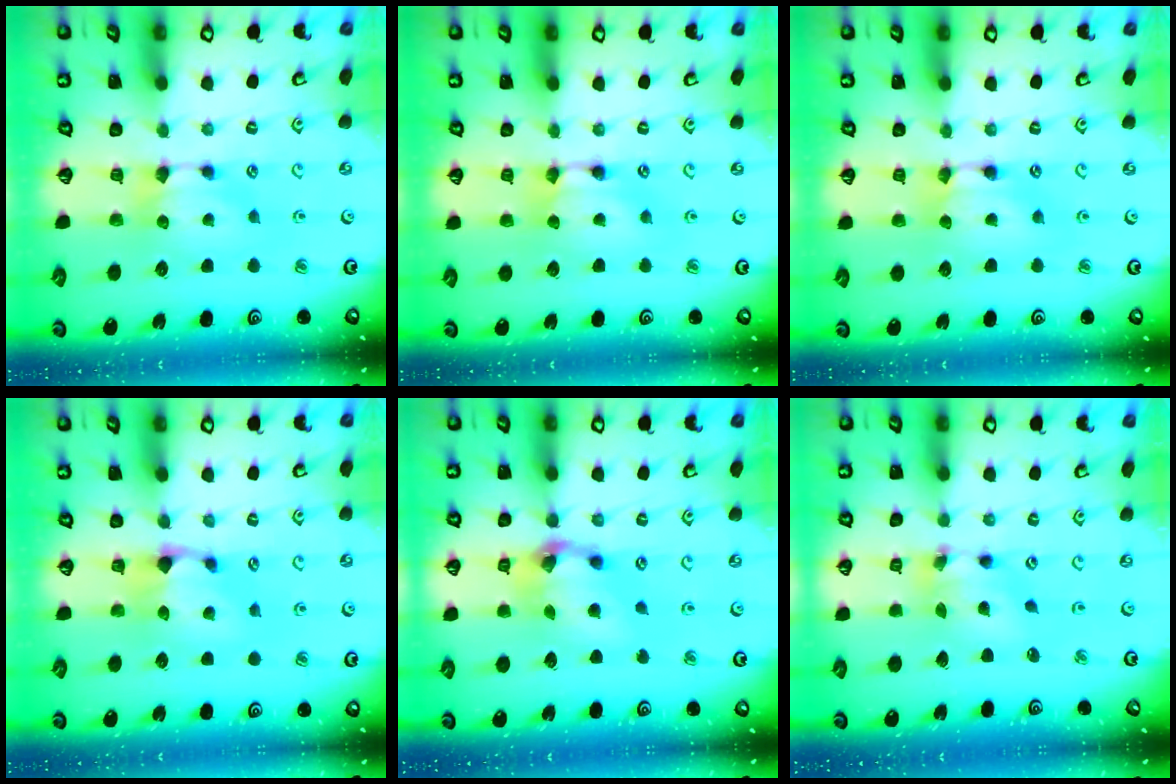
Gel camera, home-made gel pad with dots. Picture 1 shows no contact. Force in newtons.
{"total": 2.1, "press": 2.1, "slide": 0.0}
{"total": 1.7, "press": 1.7, "slide": 0.2}
{"total": 1.0, "press": 0.2, "slide": 0.9}
{"total": 6.5, "press": 6.1, "slide": 2.2}
{"total": 5.2, "press": 4.9, "slide": 1.8}